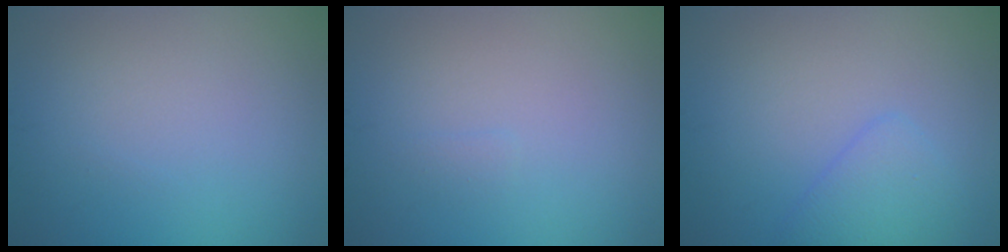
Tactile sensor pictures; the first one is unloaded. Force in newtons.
{"total": 0.5, "press": 0.5, "slide": 0.1}
{"total": 2.3, "press": 2.3, "slide": 0.2}